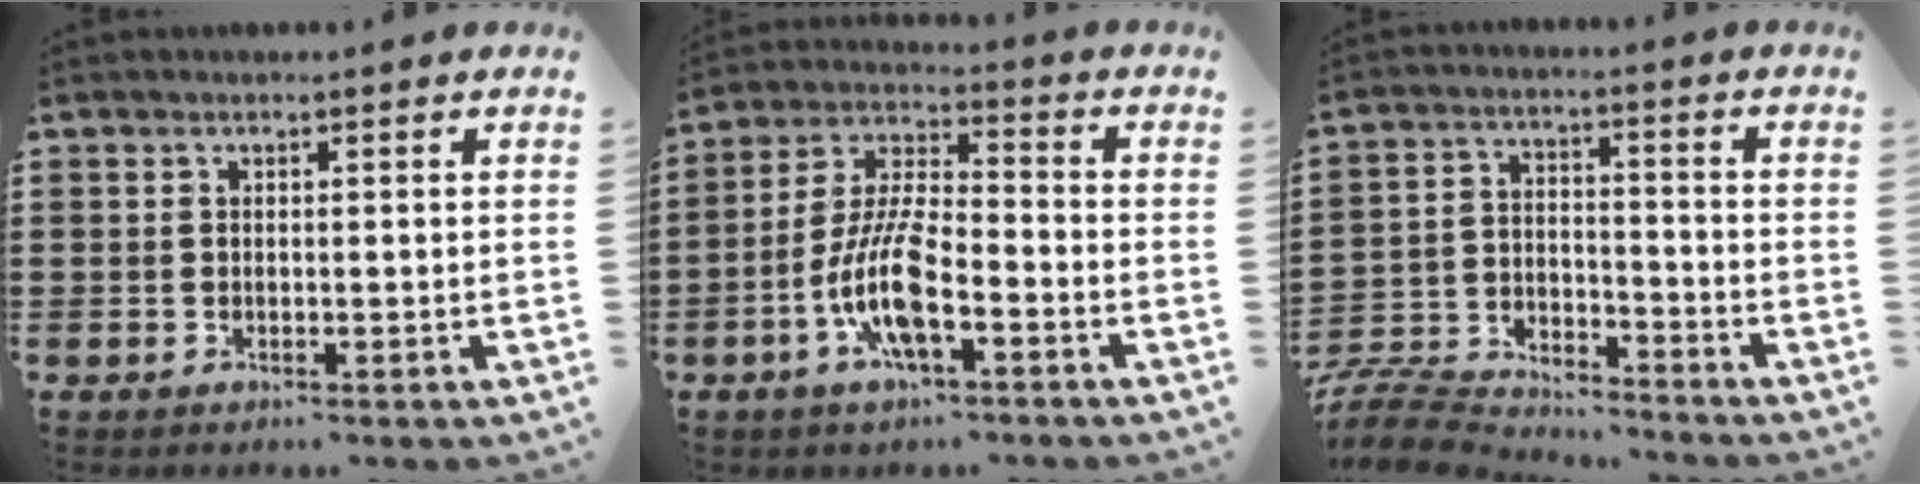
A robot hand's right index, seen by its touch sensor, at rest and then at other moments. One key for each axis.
{"total": 10.6, "fx": -4.1, "fy": 3.4, "fz": 9.2, "tx": -0.210, "ty": -0.006, "tz": -0.082}
{"total": 7.5, "fx": -7.3, "fy": 1.4, "fz": 0.9, "tx": -0.032, "ty": 0.011, "tz": -0.149}